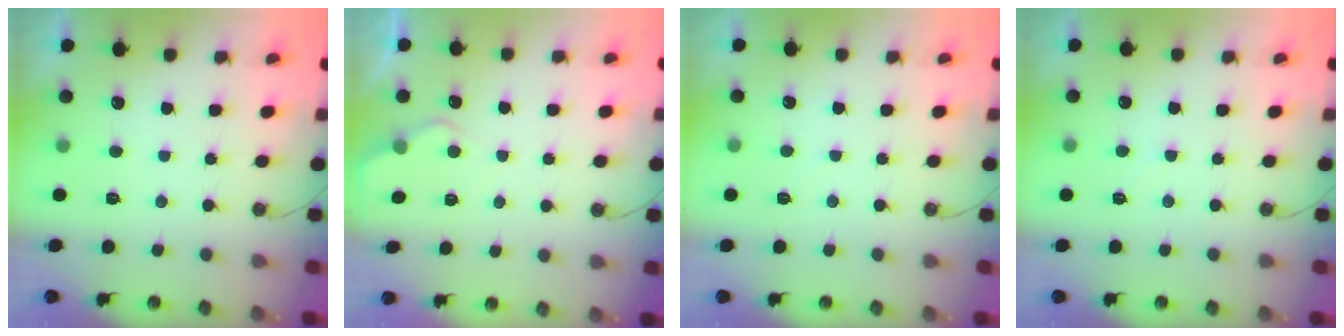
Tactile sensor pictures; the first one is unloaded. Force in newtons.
{"total": 4.0, "press": 3.9, "slide": 0.5}
{"total": 3.3, "press": 3.2, "slide": 0.5}
{"total": 3.5, "press": 3.5, "slide": 0.4}